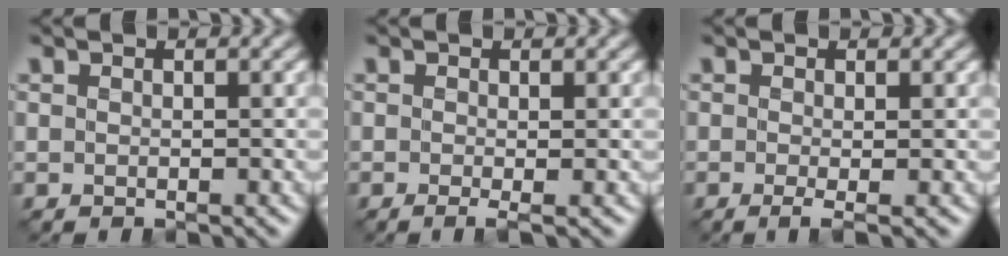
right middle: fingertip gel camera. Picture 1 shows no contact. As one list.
[{"total": 1.1, "force": [-0.4, 0.1, 1.0], "torque": [-0.019, -0.010, -0.012]}, {"total": 1.4, "force": [-0.5, 0.1, 1.3], "torque": [-0.025, -0.011, -0.012]}]